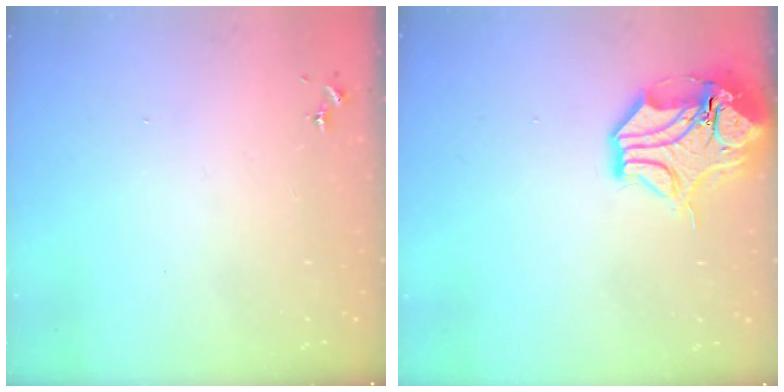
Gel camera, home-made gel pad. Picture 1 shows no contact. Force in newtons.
{"total": 15.1, "press": 14.9, "slide": 2.5}